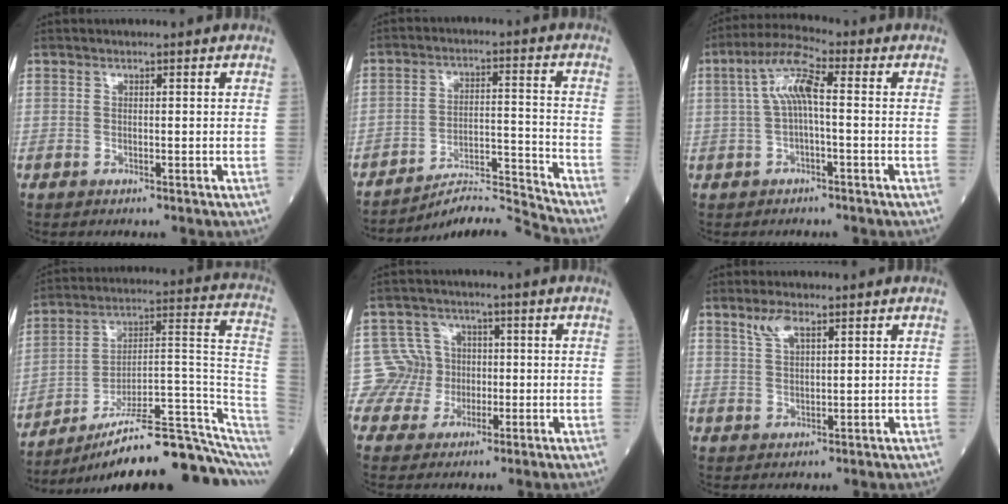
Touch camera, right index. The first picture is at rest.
{"total": 9.8, "force": [-9.2, -3.3, 0.1], "torque": [0.003, 0.025, -0.158]}
{"total": 6.7, "force": [0.6, 1.2, 6.6], "torque": [-0.131, 0.024, 0.010]}
{"total": 21.5, "force": [-16.1, 2.1, 14.1], "torque": [-0.135, 0.048, -0.241]}
{"total": 6.0, "force": [-0.2, 6.0, -0.4], "torque": [0.019, 0.018, 0.000]}
{"total": 3.4, "force": [2.4, 0.8, 2.3], "torque": [-0.051, 0.005, 0.052]}